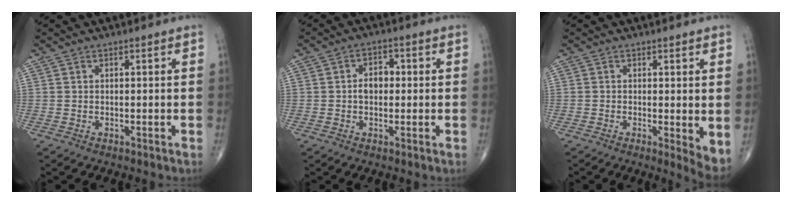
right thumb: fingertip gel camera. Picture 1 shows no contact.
{"total": 4.2, "force": [0.0, 3.0, 3.0], "torque": [-0.037, 0.015, -0.007]}
{"total": 4.2, "force": [0.0, 1.1, 4.1], "torque": [-0.061, -0.013, -0.005]}